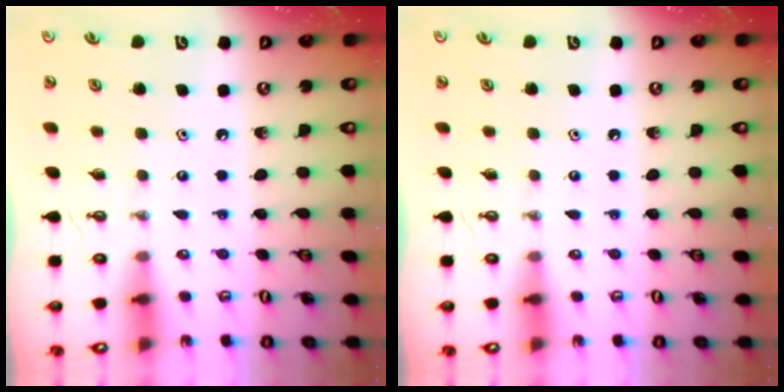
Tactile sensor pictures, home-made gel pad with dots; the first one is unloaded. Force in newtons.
{"total": 0.0}